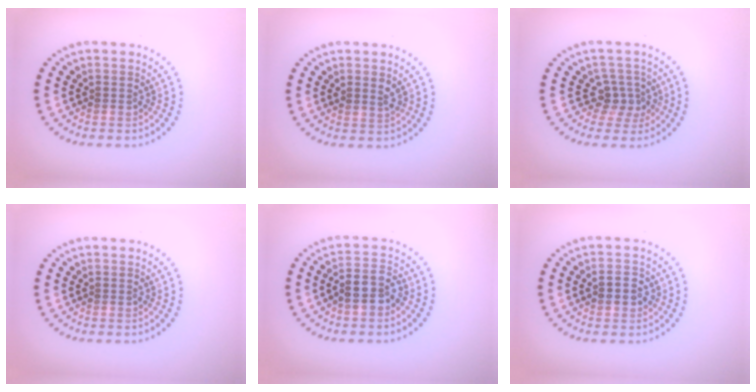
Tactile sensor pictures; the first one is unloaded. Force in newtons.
{"total": 1.0, "press": 0.9, "slide": 0.4}
{"total": 2.4, "press": 1.9, "slide": 1.5}
{"total": 0.0}
{"total": 2.8, "press": 2.6, "slide": 1.1}
{"total": 1.6, "press": 1.6, "slide": 0.2}